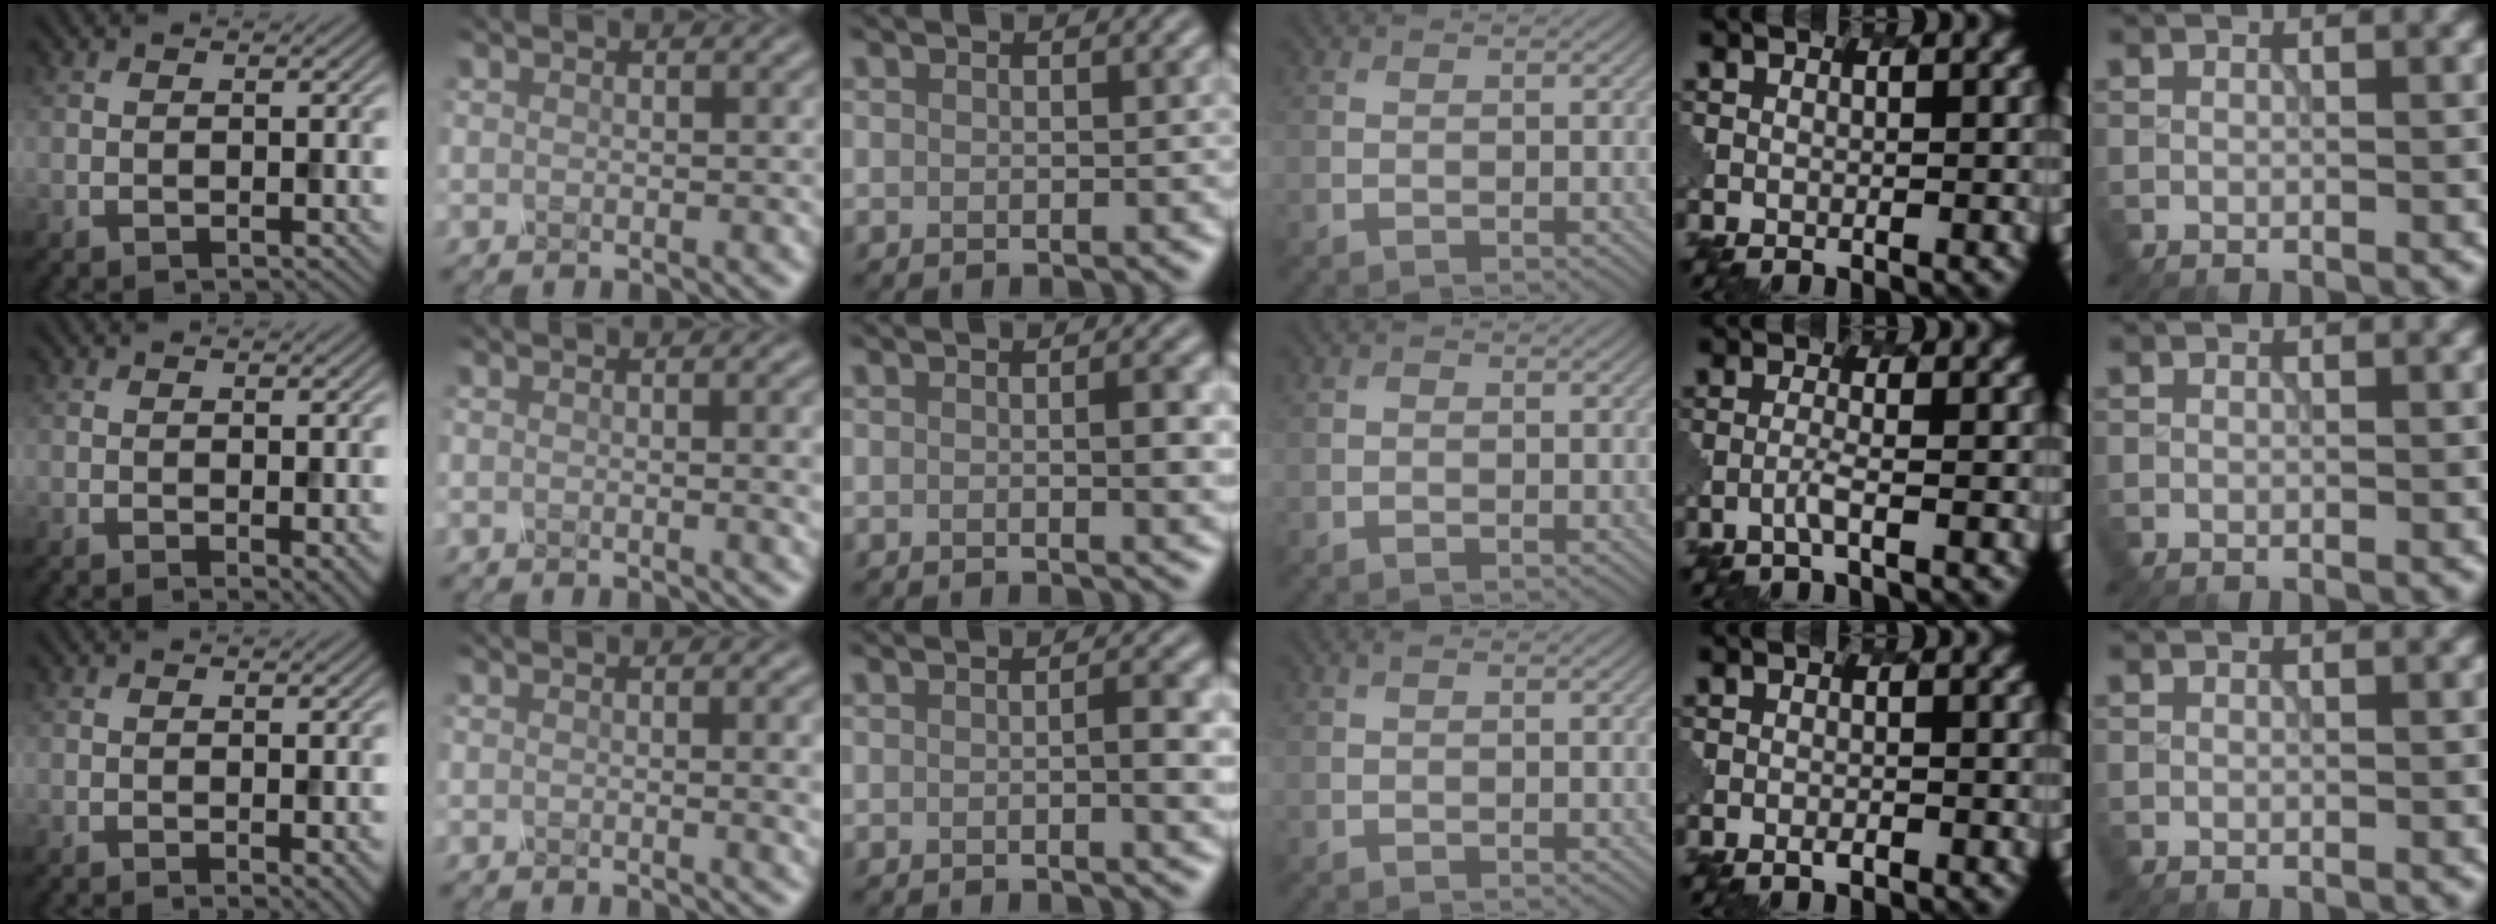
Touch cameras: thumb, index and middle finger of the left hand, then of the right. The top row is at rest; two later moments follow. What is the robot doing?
{"motion": "unscrew", "object": "spray bottle"}